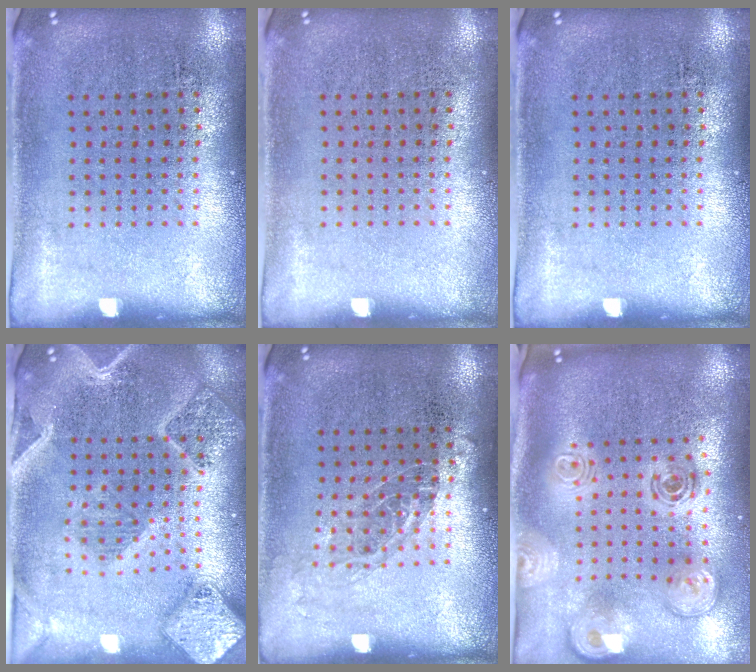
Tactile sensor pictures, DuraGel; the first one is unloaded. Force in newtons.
{"total": 0.0}
{"total": 0.0}
{"total": 2.9, "press": 2.5, "slide": 1.4}
{"total": 1.0, "press": 0.9, "slide": 0.5}
{"total": 3.1, "press": 2.1, "slide": 2.3}